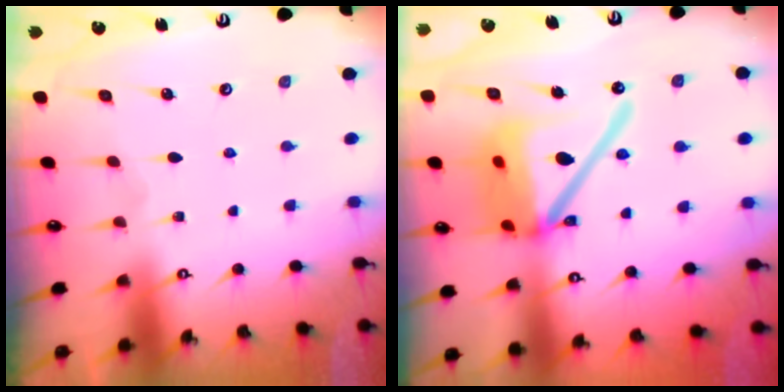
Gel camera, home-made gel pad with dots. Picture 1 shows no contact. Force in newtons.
{"total": 20.1, "press": 19.9, "slide": 2.7}